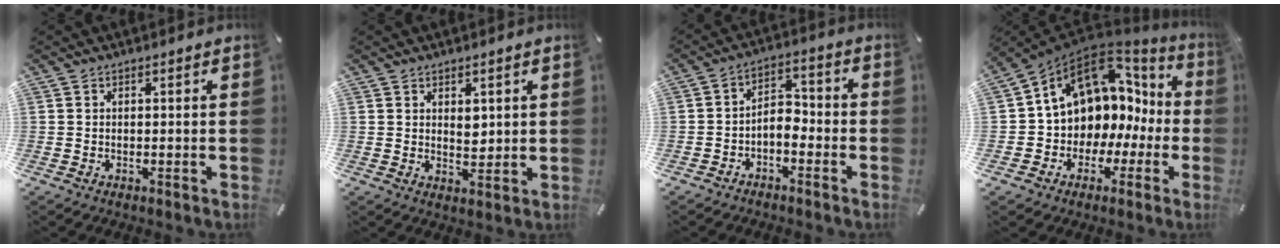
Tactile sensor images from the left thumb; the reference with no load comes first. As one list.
[{"total": 3.6, "force": [1.6, 2.5, 2.0], "torque": [-0.019, -0.007, 0.024]}, {"total": 5.0, "force": [-3.2, 3.0, 2.5], "torque": [-0.048, 0.016, -0.064]}, {"total": 11.7, "force": [5.1, 9.3, 5.0], "torque": [-0.098, -0.046, 0.094]}]